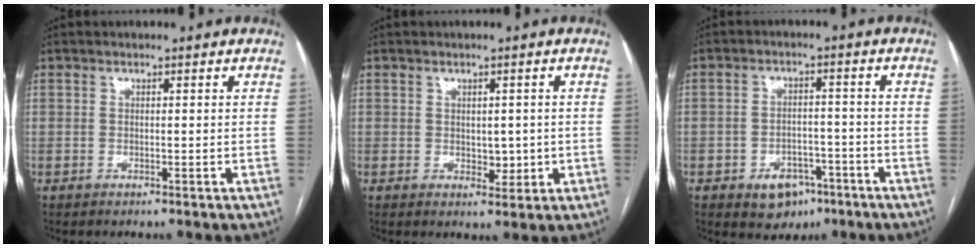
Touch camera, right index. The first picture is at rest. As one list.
[{"total": 3.1, "force": [-0.1, 2.1, 2.3], "torque": [-0.030, 0.000, 0.008]}, {"total": 6.4, "force": [-3.5, 4.4, 3.0], "torque": [-0.040, 0.009, -0.045]}]